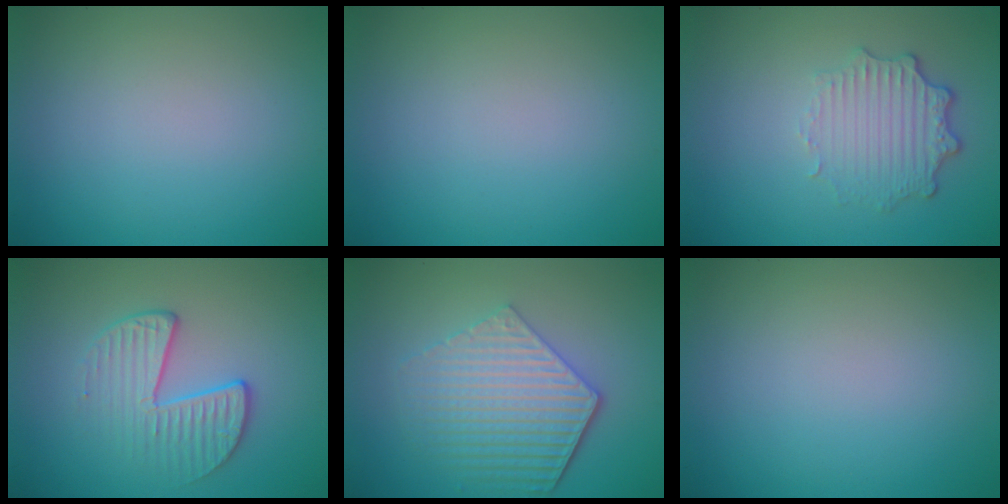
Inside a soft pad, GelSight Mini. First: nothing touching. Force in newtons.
{"total": 0.0}
{"total": 3.3, "press": 2.7, "slide": 2.0}
{"total": 3.0, "press": 2.4, "slide": 1.8}
{"total": 5.9, "press": 4.4, "slide": 3.9}
{"total": 0.0}